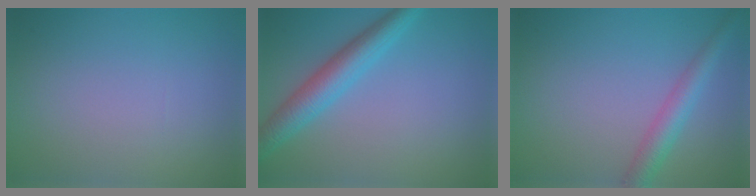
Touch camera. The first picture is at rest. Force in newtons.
{"total": 4.3, "press": 4.3, "slide": 0.2}
{"total": 3.3, "press": 3.3, "slide": 0.1}